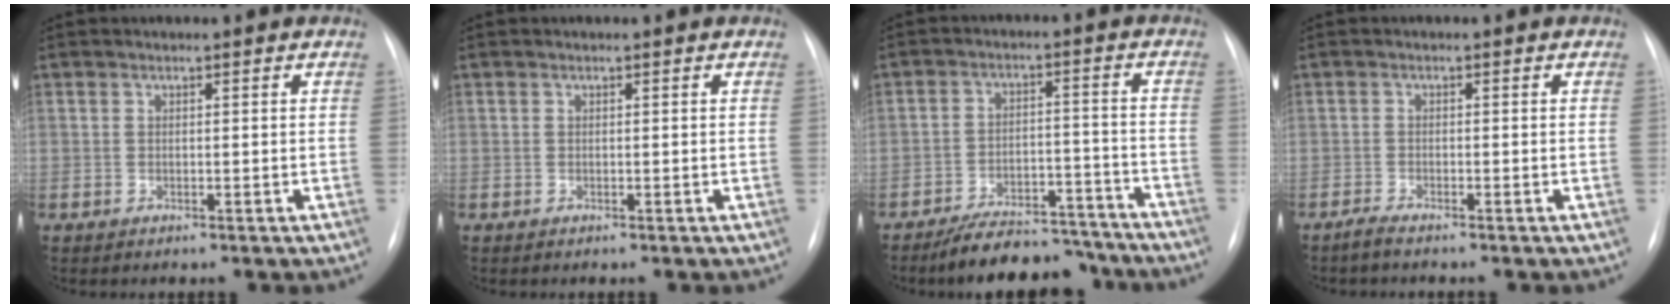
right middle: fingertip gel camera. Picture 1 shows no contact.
{"total": 0.0}
{"total": 11.6, "force": [-10.4, 3.9, 3.2], "torque": [-0.029, 0.028, -0.154]}
{"total": 1.3, "force": [-1.2, -0.2, 0.5], "torque": [-0.019, -0.005, -0.026]}